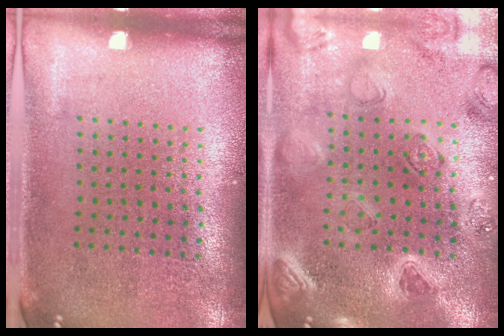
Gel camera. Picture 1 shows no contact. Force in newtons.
{"total": 2.3, "press": 2.3, "slide": 0.1}